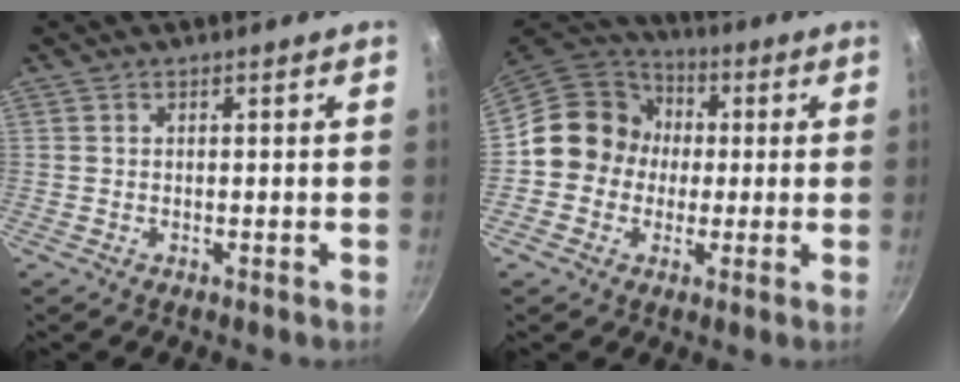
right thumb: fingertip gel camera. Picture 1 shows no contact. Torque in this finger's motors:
{"motor_torque": [1.57, 1.53, 0.44, -0.68, 0.07]}